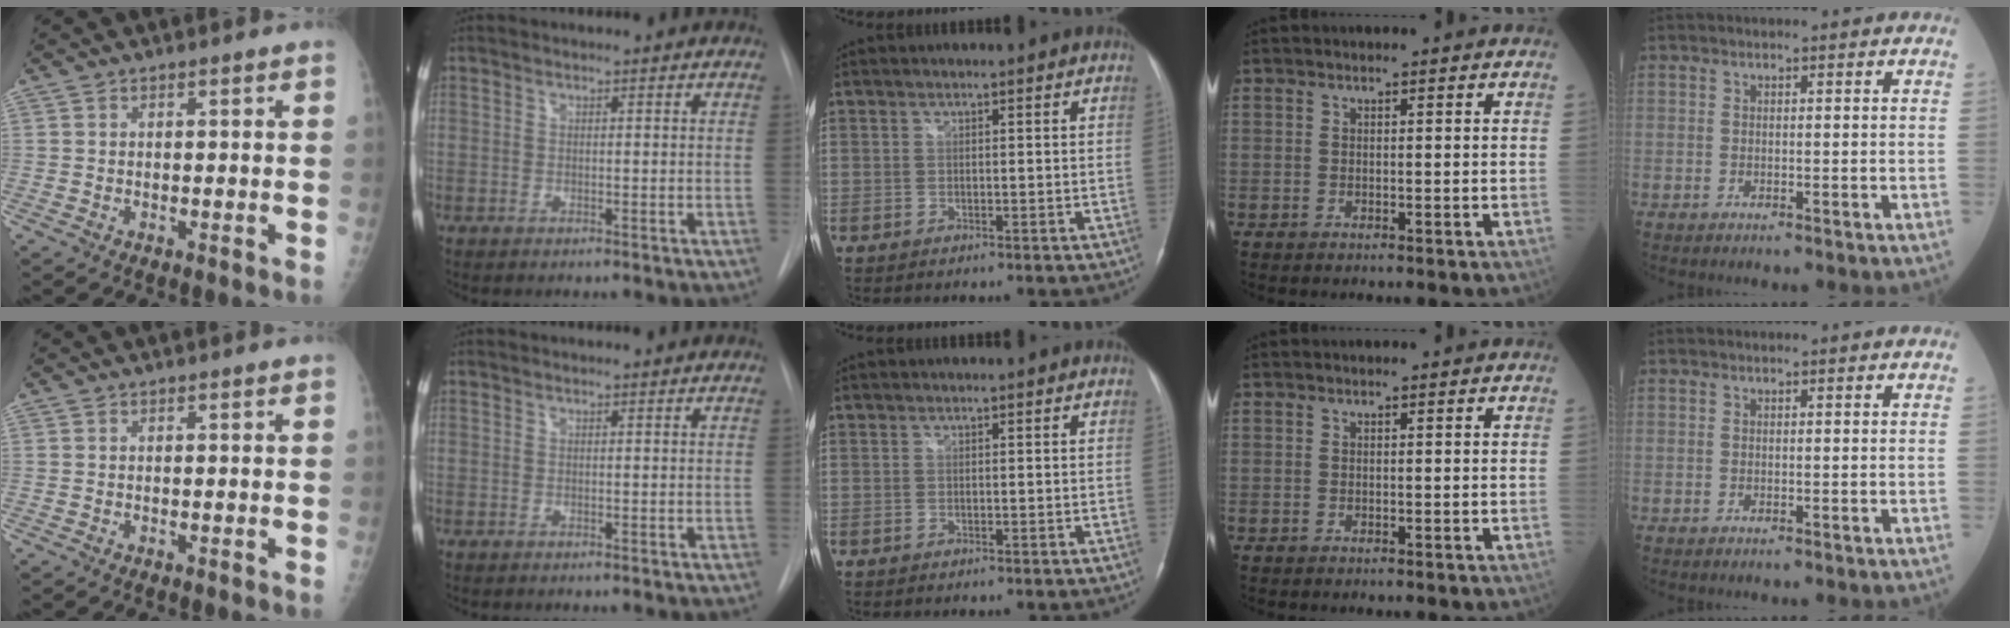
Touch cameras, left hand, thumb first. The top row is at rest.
{}